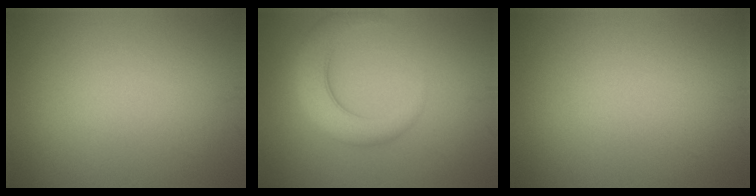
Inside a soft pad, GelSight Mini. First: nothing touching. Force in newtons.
{"total": 4.8, "press": 4.8, "slide": 0.4}
{"total": 0.0}